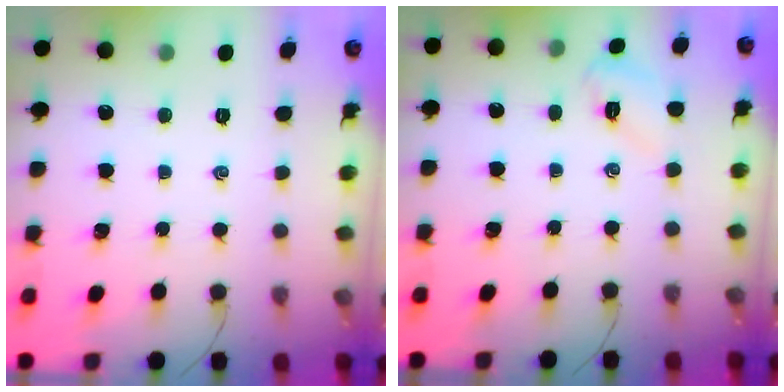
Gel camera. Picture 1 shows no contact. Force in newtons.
{"total": 4.8, "press": 4.6, "slide": 1.2}